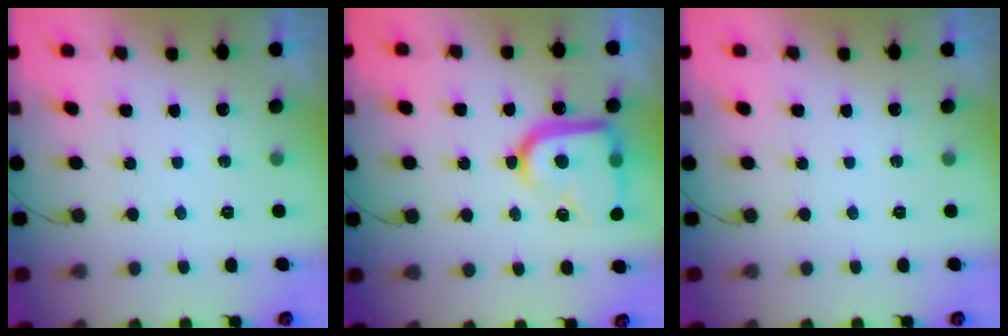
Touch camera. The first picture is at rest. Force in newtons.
{"total": 18.1, "press": 18.0, "slide": 1.7}
{"total": 0.0}